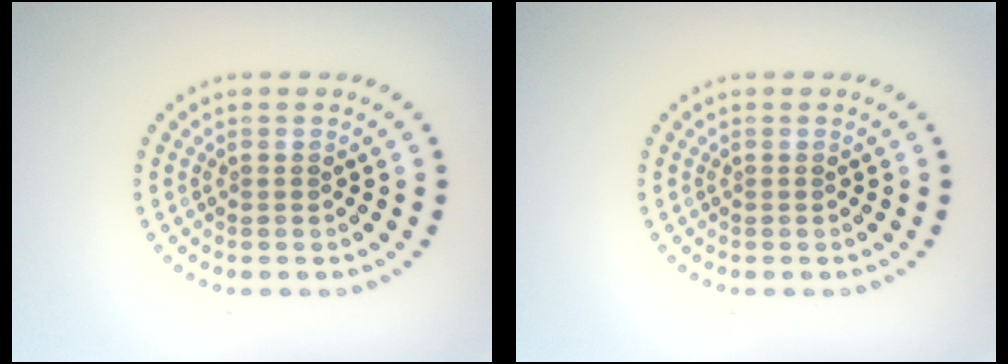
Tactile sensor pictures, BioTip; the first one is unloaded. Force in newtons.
{"total": 0.0}